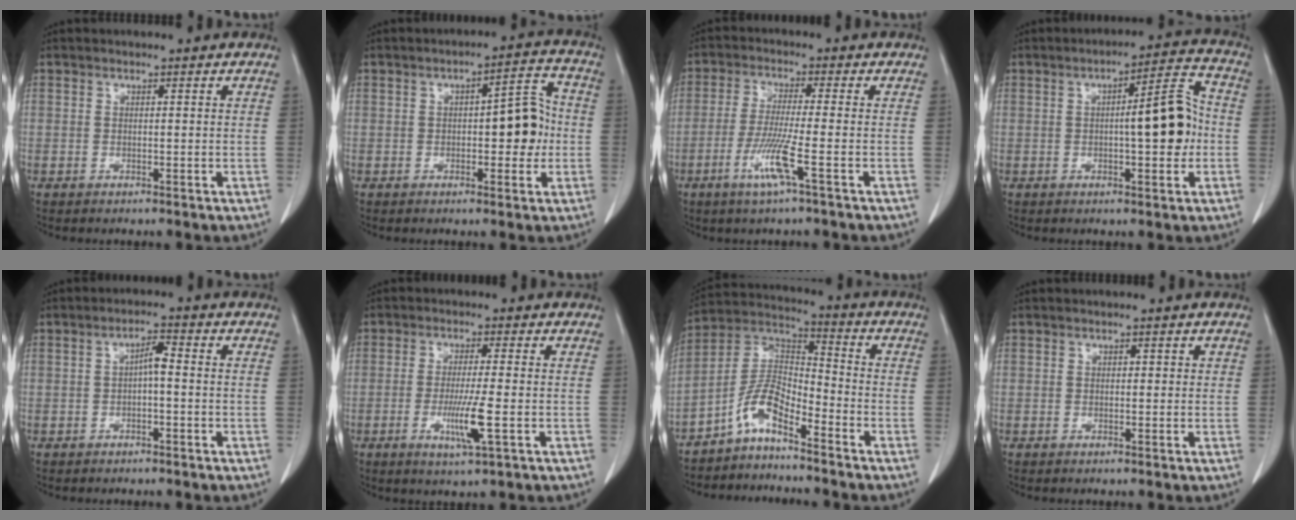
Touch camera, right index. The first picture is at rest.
{"total": 7.5, "force": [-0.3, 2.8, 6.9], "torque": [-0.086, 0.028, -0.003]}
{"total": 6.7, "force": [-2.9, -0.9, 6.0], "torque": [-0.125, -0.019, -0.061]}
{"total": 9.5, "force": [-0.5, 2.1, 9.2], "torque": [-0.125, 0.023, -0.006]}
{"total": 2.6, "force": [-0.2, 0.6, 2.6], "torque": [-0.042, 0.011, -0.004]}
{"total": 6.1, "force": [-1.7, -0.3, 5.8], "torque": [-0.114, -0.017, -0.031]}
{"total": 7.2, "force": [-5.1, 2.0, 4.7], "torque": [-0.100, 0.023, -0.108]}
{"total": 1.1, "force": [0.3, 0.8, 0.6], "torque": [0.000, 0.003, 0.002]}